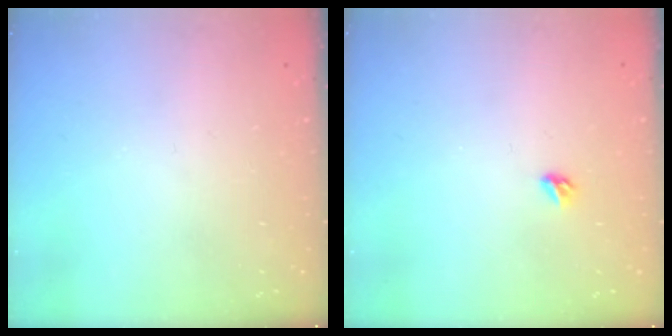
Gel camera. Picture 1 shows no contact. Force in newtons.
{"total": 3.5, "press": 3.4, "slide": 0.8}